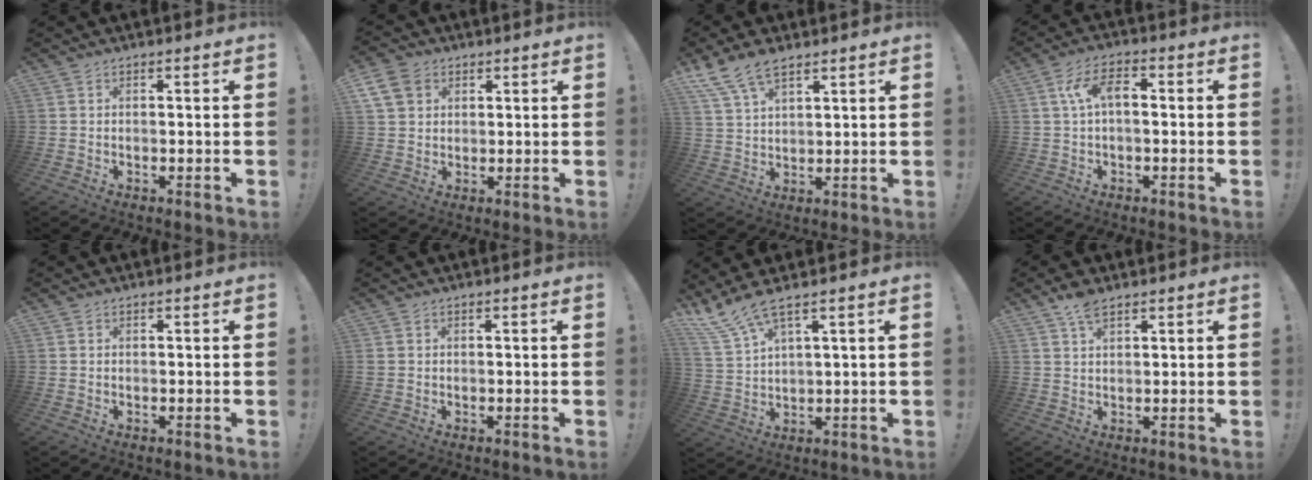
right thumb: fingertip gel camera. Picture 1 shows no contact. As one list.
[{"total": 8.4, "force": [3.8, 6.5, 3.7], "torque": [-0.069, -0.010, 0.078]}, {"total": 9.2, "force": [6.4, 4.2, 5.1], "torque": [-0.097, -0.024, 0.125]}, {"total": 7.8, "force": [0.7, 3.7, 6.9], "torque": [-0.139, 0.009, 0.013]}, {"total": 0.0}, {"total": 0.8, "force": [0.2, 0.7, 0.2], "torque": [-0.010, 0.005, 0.006]}, {"total": 7.2, "force": [5.7, 0.8, 4.3], "torque": [-0.097, -0.029, 0.109]}, {"total": 5.1, "force": [3.3, 2.0, 3.3], "torque": [-0.057, -0.011, 0.059]}]